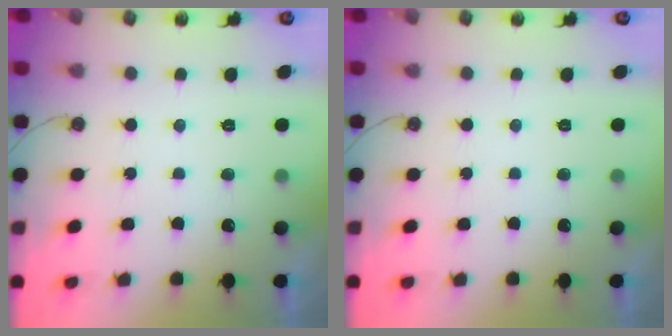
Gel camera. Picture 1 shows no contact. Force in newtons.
{"total": 0.0}